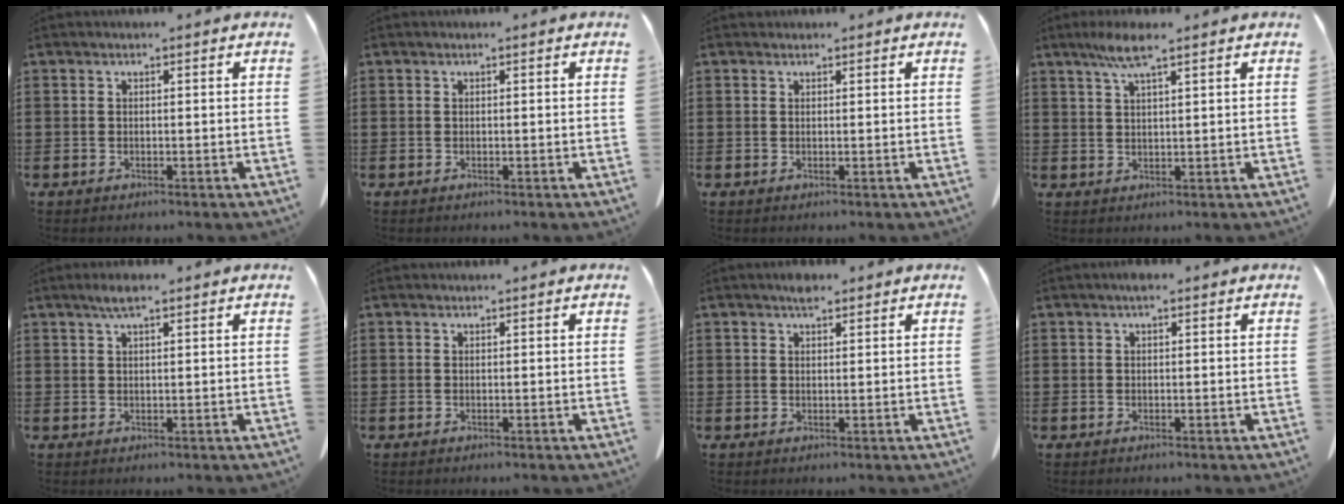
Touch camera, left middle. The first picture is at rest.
{"total": 0.0}
{"total": 0.5, "force": [0.5, 0.2, 0.0], "torque": [-0.002, 0.000, 0.010]}
{"total": 5.0, "force": [3.1, 0.6, 3.8], "torque": [-0.083, 0.007, 0.053]}
{"total": 2.4, "force": [1.5, 0.4, 1.8], "torque": [-0.039, 0.004, 0.026]}
{"total": 0.0}
{"total": 2.0, "force": [1.6, 0.7, 1.1], "torque": [-0.025, 0.004, 0.029]}
{"total": 0.9, "force": [0.5, 0.3, 0.7], "torque": [-0.015, 0.003, 0.008]}